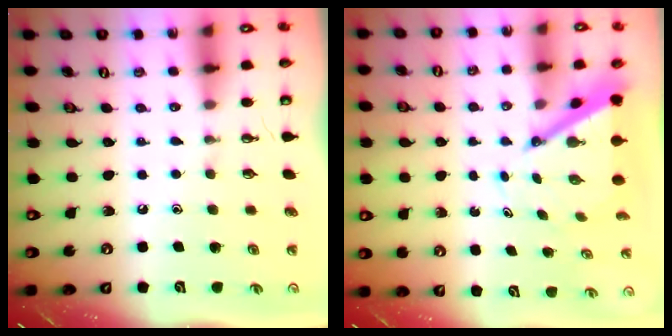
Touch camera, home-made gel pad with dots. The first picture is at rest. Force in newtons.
{"total": 6.8, "press": 6.8, "slide": 0.7}